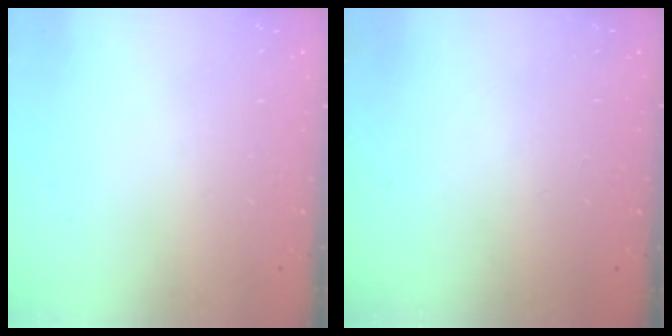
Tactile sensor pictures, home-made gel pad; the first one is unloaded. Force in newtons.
{"total": 0.0}